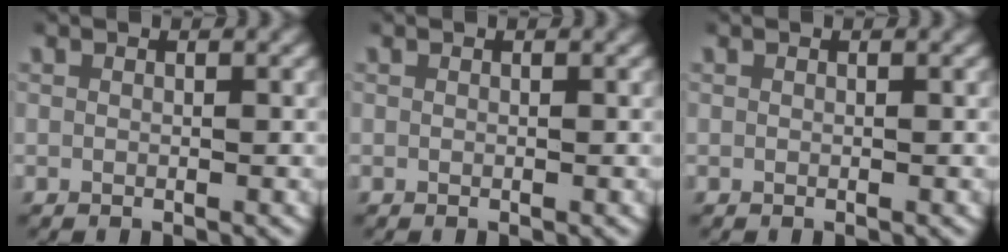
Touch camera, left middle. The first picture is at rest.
{"total": 0.0}
{"total": 0.0}